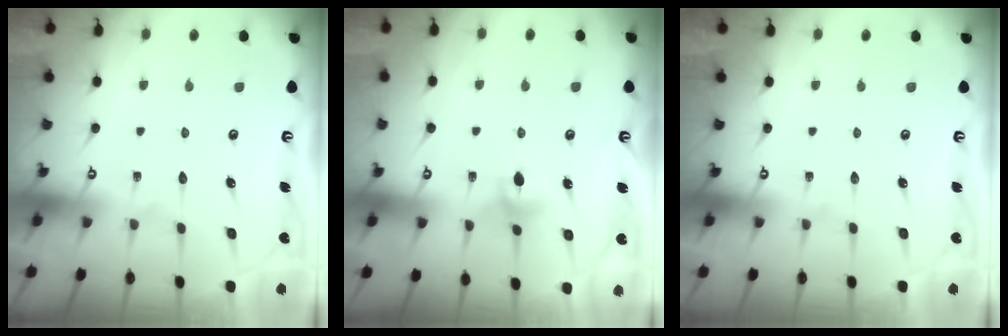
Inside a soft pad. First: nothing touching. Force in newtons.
{"total": 4.9, "press": 4.9, "slide": 0.5}
{"total": 0.0}